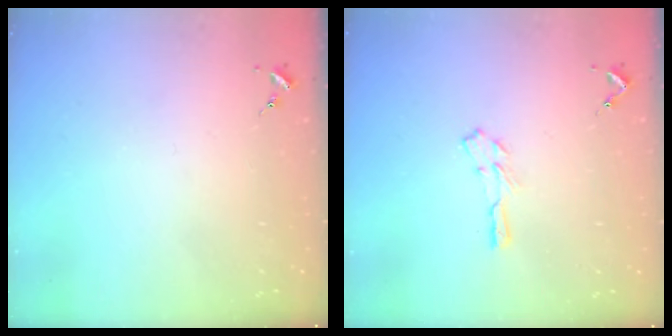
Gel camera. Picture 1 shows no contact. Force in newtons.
{"total": 4.7, "press": 4.7, "slide": 0.3}